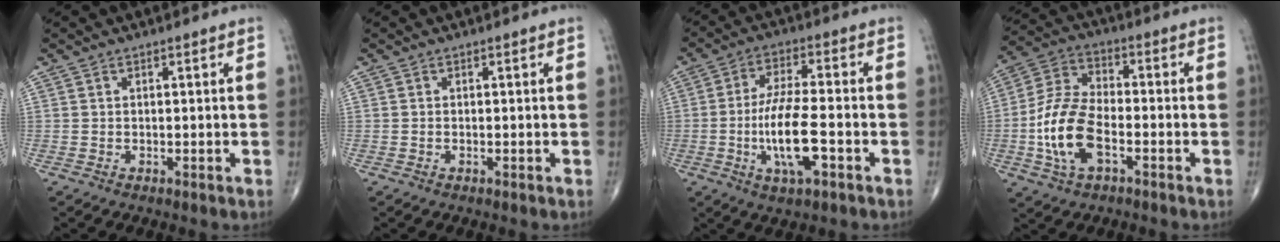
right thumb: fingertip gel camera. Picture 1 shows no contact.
{"total": 0.0}
{"total": 11.5, "force": [-3.2, 3.3, 10.5], "torque": [-0.205, 0.012, -0.058]}
{"total": 12.9, "force": [-3.8, 6.7, 10.4], "torque": [-0.215, 0.024, -0.076]}